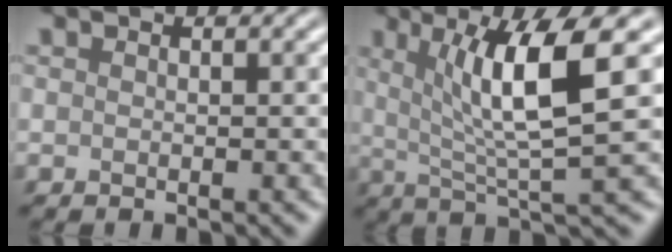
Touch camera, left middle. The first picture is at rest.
{"total": 7.5, "force": [1.9, 1.3, 7.1], "torque": [-0.115, -0.005, 0.033]}